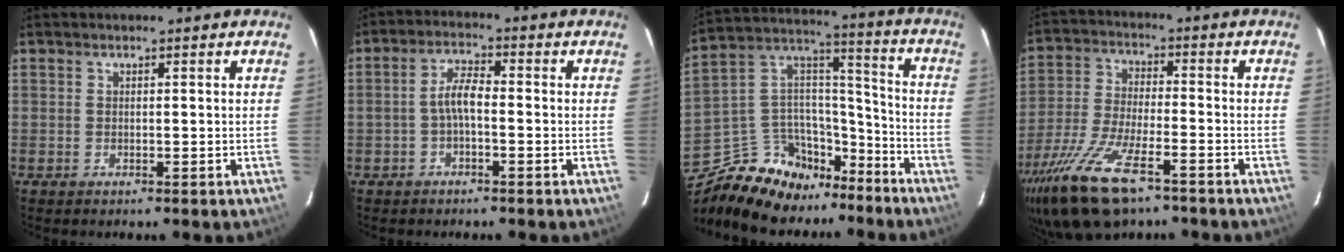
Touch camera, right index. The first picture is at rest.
{"total": 3.7, "force": [-1.2, 1.2, 3.3], "torque": [-0.068, 0.014, -0.025]}
{"total": 18.1, "force": [-13.1, 10.6, 6.5], "torque": [-0.152, 0.075, -0.200]}
{"total": 17.1, "force": [-11.1, 6.0, 11.5], "torque": [-0.253, -0.041, -0.211]}